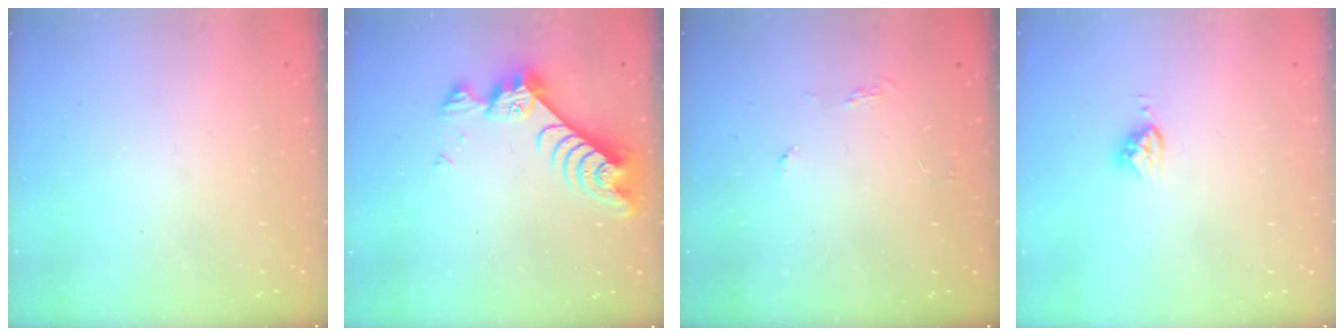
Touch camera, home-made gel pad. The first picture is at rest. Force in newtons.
{"total": 9.2, "press": 9.1, "slide": 0.8}
{"total": 3.7, "press": 3.6, "slide": 0.7}
{"total": 5.3, "press": 5.3, "slide": 0.3}